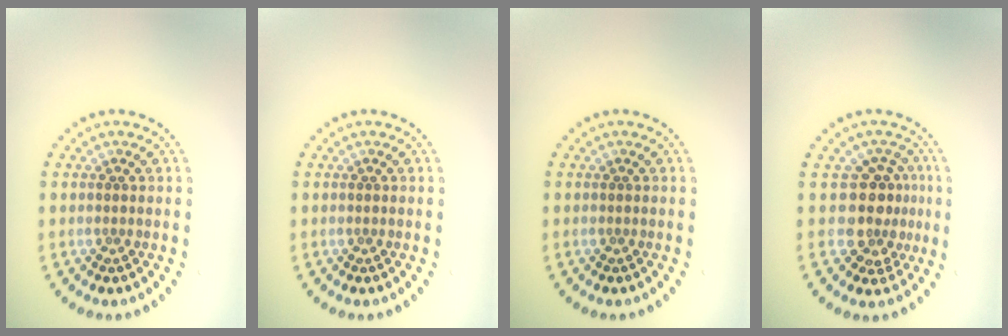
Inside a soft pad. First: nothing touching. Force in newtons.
{"total": 0.0}
{"total": 0.0}
{"total": 3.7, "press": 2.8, "slide": 2.4}